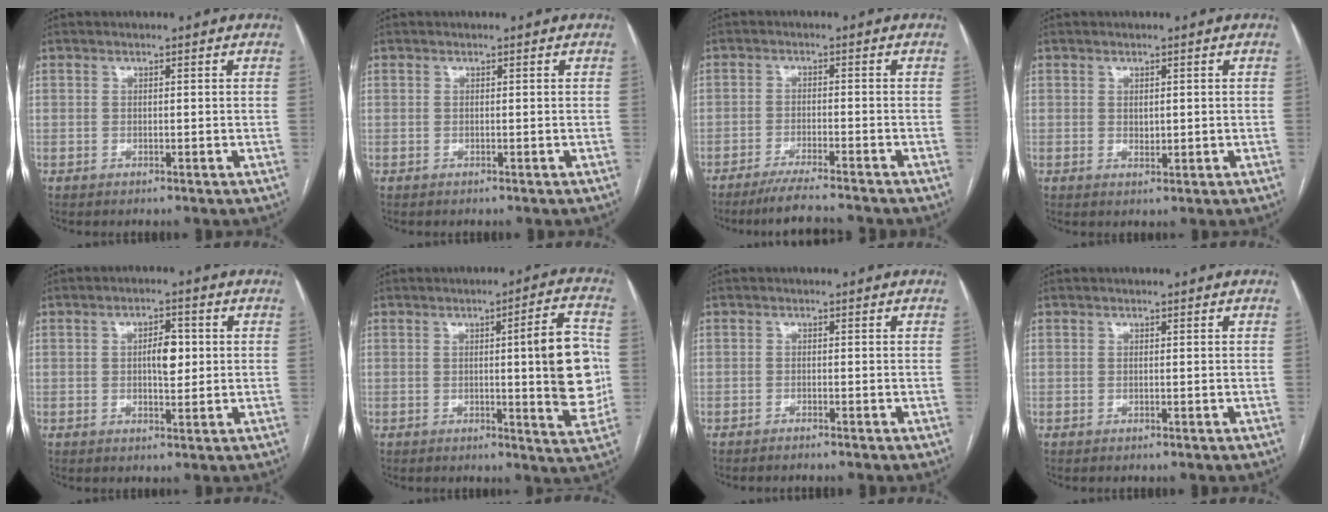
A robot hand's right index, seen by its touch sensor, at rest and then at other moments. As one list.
[{"total": 0.0}, {"total": 7.2, "force": [-6.6, -0.4, 2.8], "torque": [-0.038, -0.018, -0.109]}, {"total": 1.4, "force": [0.2, 0.9, 1.1], "torque": [-0.015, -0.002, 0.008]}, {"total": 4.3, "force": [0.4, 1.8, 3.9], "torque": [-0.064, 0.005, 0.010]}, {"total": 11.3, "force": [0.1, 1.3, 11.2], "torque": [-0.135, 0.007, 0.000]}, {"total": 1.1, "force": [-1.1, -0.1, 0.3], "torque": [-0.006, 0.000, -0.015]}, {"total": 0.0}]